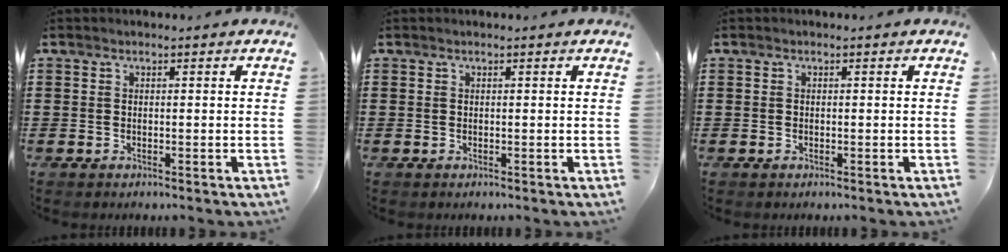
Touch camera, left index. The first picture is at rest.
{"total": 0.0}
{"total": 0.0}